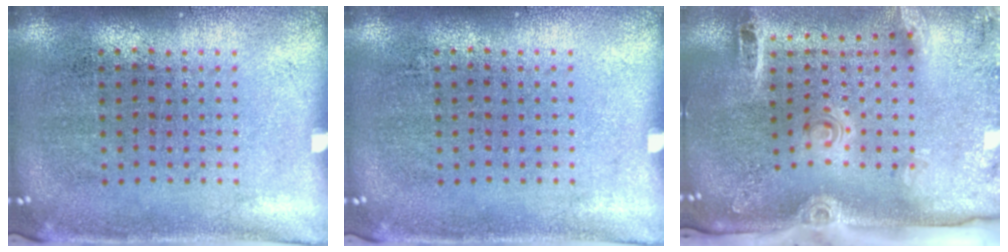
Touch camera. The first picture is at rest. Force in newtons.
{"total": 0.0}
{"total": 3.0, "press": 2.1, "slide": 2.2}